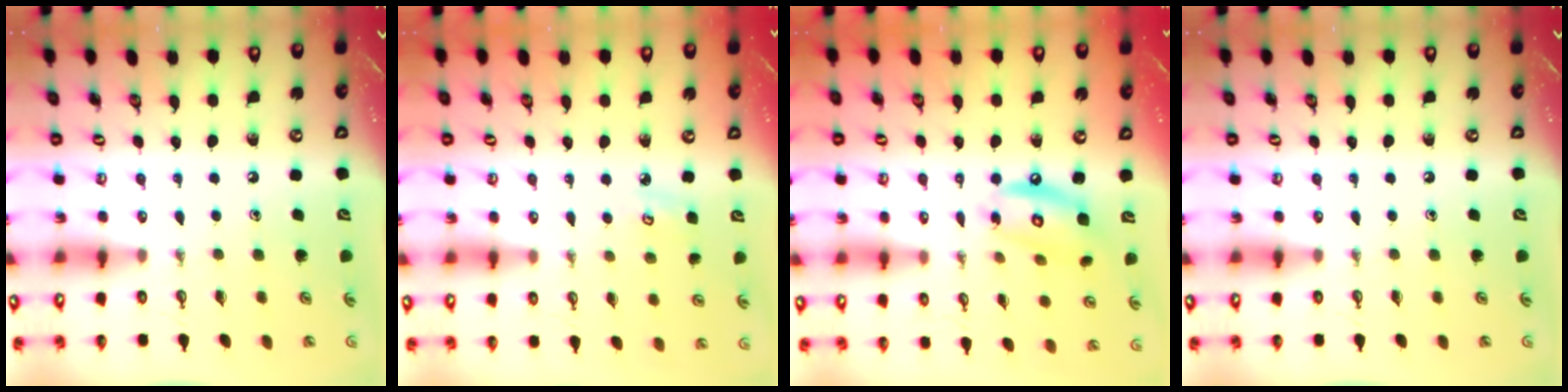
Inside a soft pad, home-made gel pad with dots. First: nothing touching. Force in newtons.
{"total": 3.4, "press": 3.4, "slide": 0.3}
{"total": 11.4, "press": 11.3, "slide": 1.1}
{"total": 0.0}